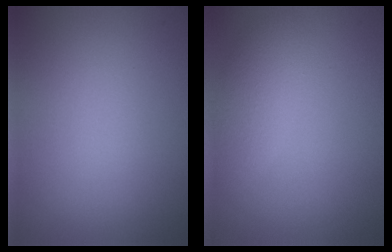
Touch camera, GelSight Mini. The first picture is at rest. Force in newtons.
{"total": 2.7, "press": 2.7, "slide": 0.2}